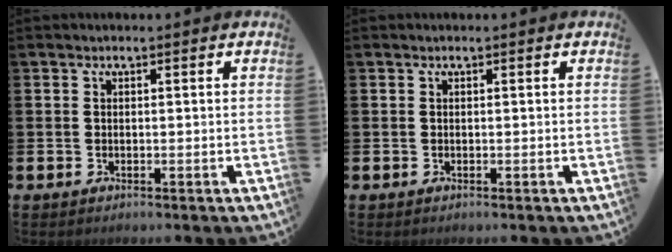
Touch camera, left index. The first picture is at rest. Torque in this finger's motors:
{"motor_torque": [0.00, 0.00, 0.00, 0.00]}